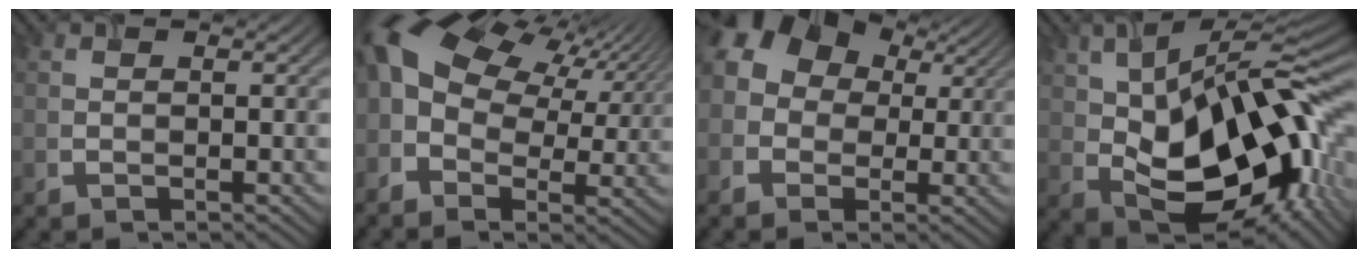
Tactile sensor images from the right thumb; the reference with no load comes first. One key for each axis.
{"total": 15.9, "fx": 4.3, "fy": 10.9, "fz": 10.7, "tx": -0.245, "ty": -0.006, "tz": 0.102}
{"total": 11.5, "fx": 2.1, "fy": 9.7, "fz": 5.8, "tx": -0.140, "ty": 0.026, "tz": 0.019}
{"total": 19.2, "fx": 0.2, "fy": 10.4, "fz": 16.2, "tx": -0.259, "ty": -0.007, "tz": 0.012}